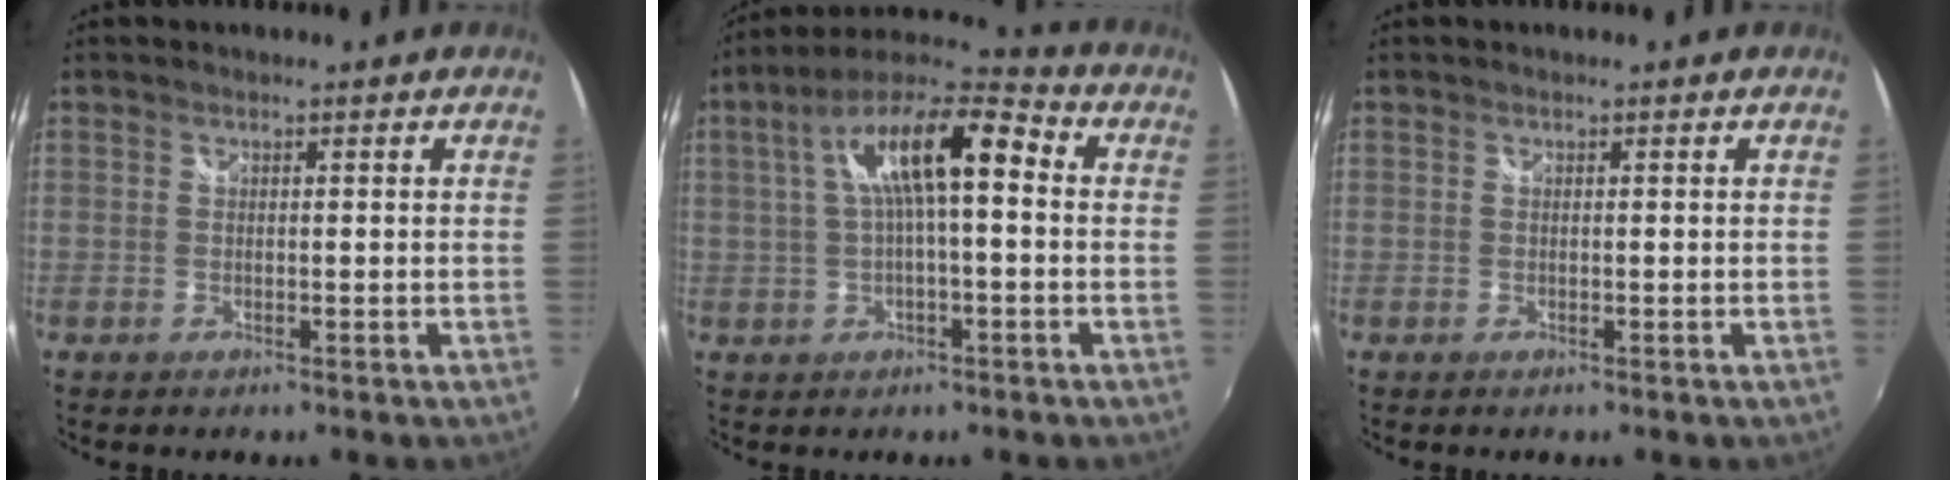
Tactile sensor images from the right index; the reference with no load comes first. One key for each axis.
{"total": 13.9, "fx": 1.9, "fy": 4.1, "fz": 13.1, "tx": -0.233, "ty": 0.033, "tz": 0.026}
{"total": 0.0}